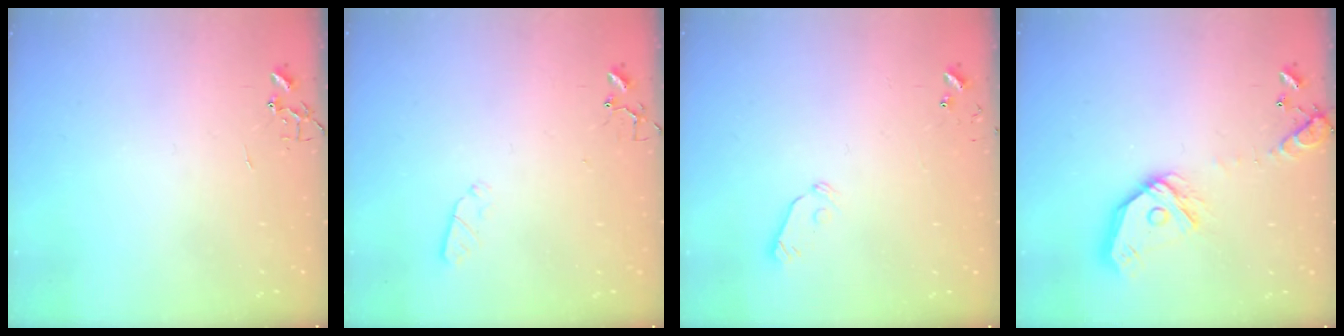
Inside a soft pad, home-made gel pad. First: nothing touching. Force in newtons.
{"total": 2.9, "press": 2.8, "slide": 0.5}
{"total": 5.9, "press": 5.9, "slide": 0.5}
{"total": 15.9, "press": 15.7, "slide": 2.2}